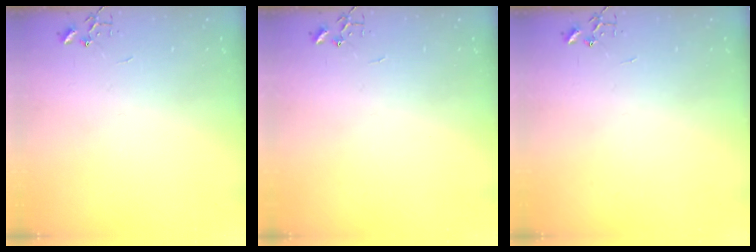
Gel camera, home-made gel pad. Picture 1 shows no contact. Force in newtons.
{"total": 0.0}
{"total": 0.0}